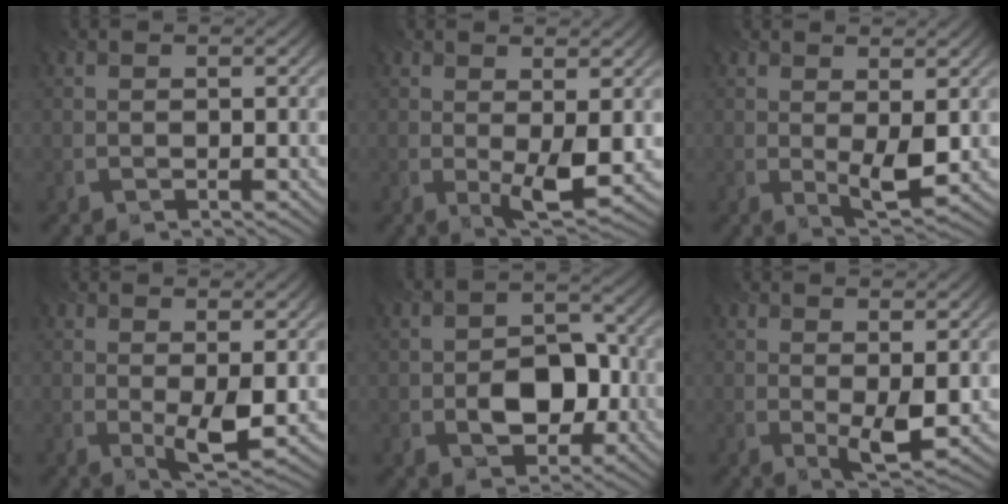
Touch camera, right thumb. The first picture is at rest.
{"total": 4.6, "force": [0.1, 1.4, 4.4], "torque": [-0.083, -0.013, 0.008]}
{"total": 4.2, "force": [0.4, 1.4, 3.9], "torque": [-0.078, -0.012, 0.012]}
{"total": 4.5, "force": [0.2, 1.4, 4.3], "torque": [-0.082, -0.012, 0.010]}
{"total": 6.9, "force": [-1.6, 4.7, 4.8], "torque": [-0.072, -0.005, -0.027]}
{"total": 4.2, "force": [0.4, 1.5, 3.9], "torque": [-0.076, -0.013, 0.013]}